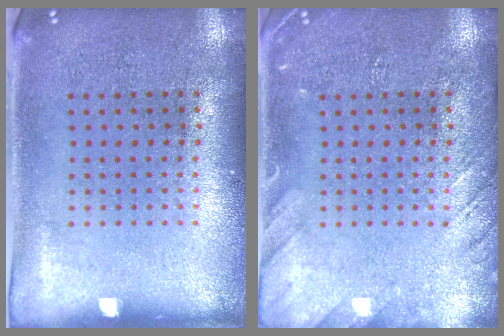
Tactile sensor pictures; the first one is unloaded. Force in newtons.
{"total": 2.0, "press": 2.0, "slide": 0.2}